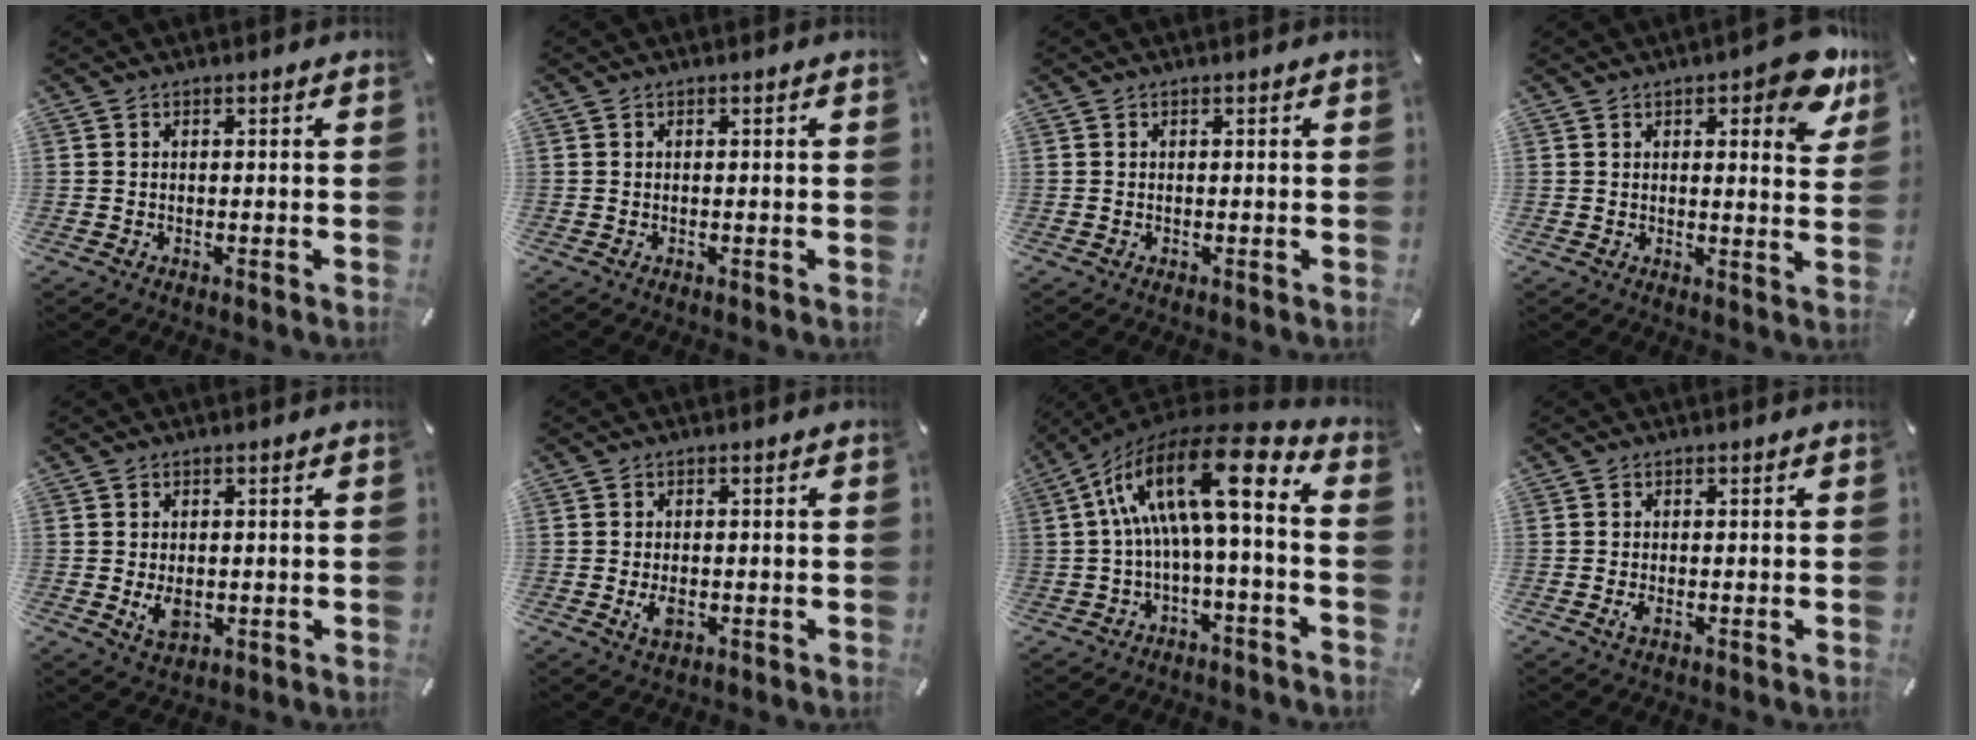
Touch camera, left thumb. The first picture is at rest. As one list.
[{"total": 0.0}, {"total": 0.0}, {"total": 9.2, "force": [5.2, 3.1, 7.0], "torque": [-0.076, -0.030, 0.081]}, {"total": 4.1, "force": [-0.3, 2.9, 2.9], "torque": [-0.049, -0.007, -0.009]}, {"total": 3.1, "force": [-0.7, 1.9, 2.3], "torque": [-0.055, -0.004, -0.013]}, {"total": 18.0, "force": [2.8, 5.4, 16.9], "torque": [-0.312, -0.019, 0.039]}, {"total": 1.7, "force": [-0.4, 0.7, 1.5], "torque": [-0.033, -0.004, -0.008]}]